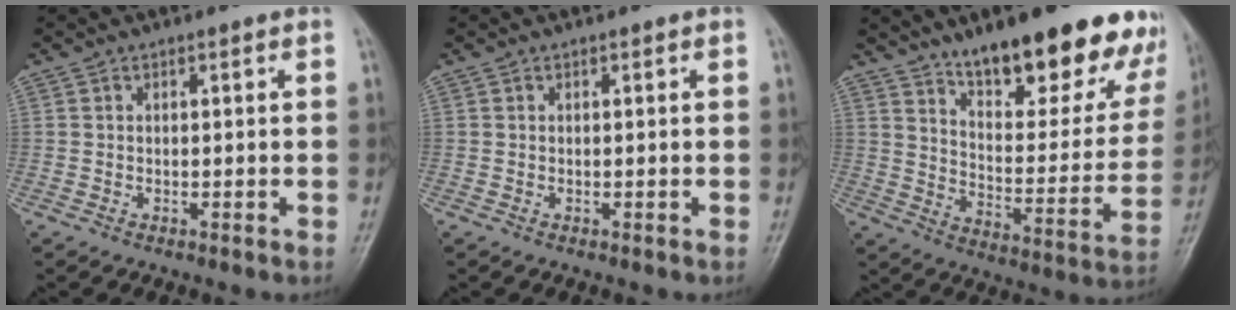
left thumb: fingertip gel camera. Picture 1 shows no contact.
{"total": 0.0}
{"total": 24.5, "force": [17.0, 8.0, 15.7], "torque": [-0.166, -0.085, 0.250]}